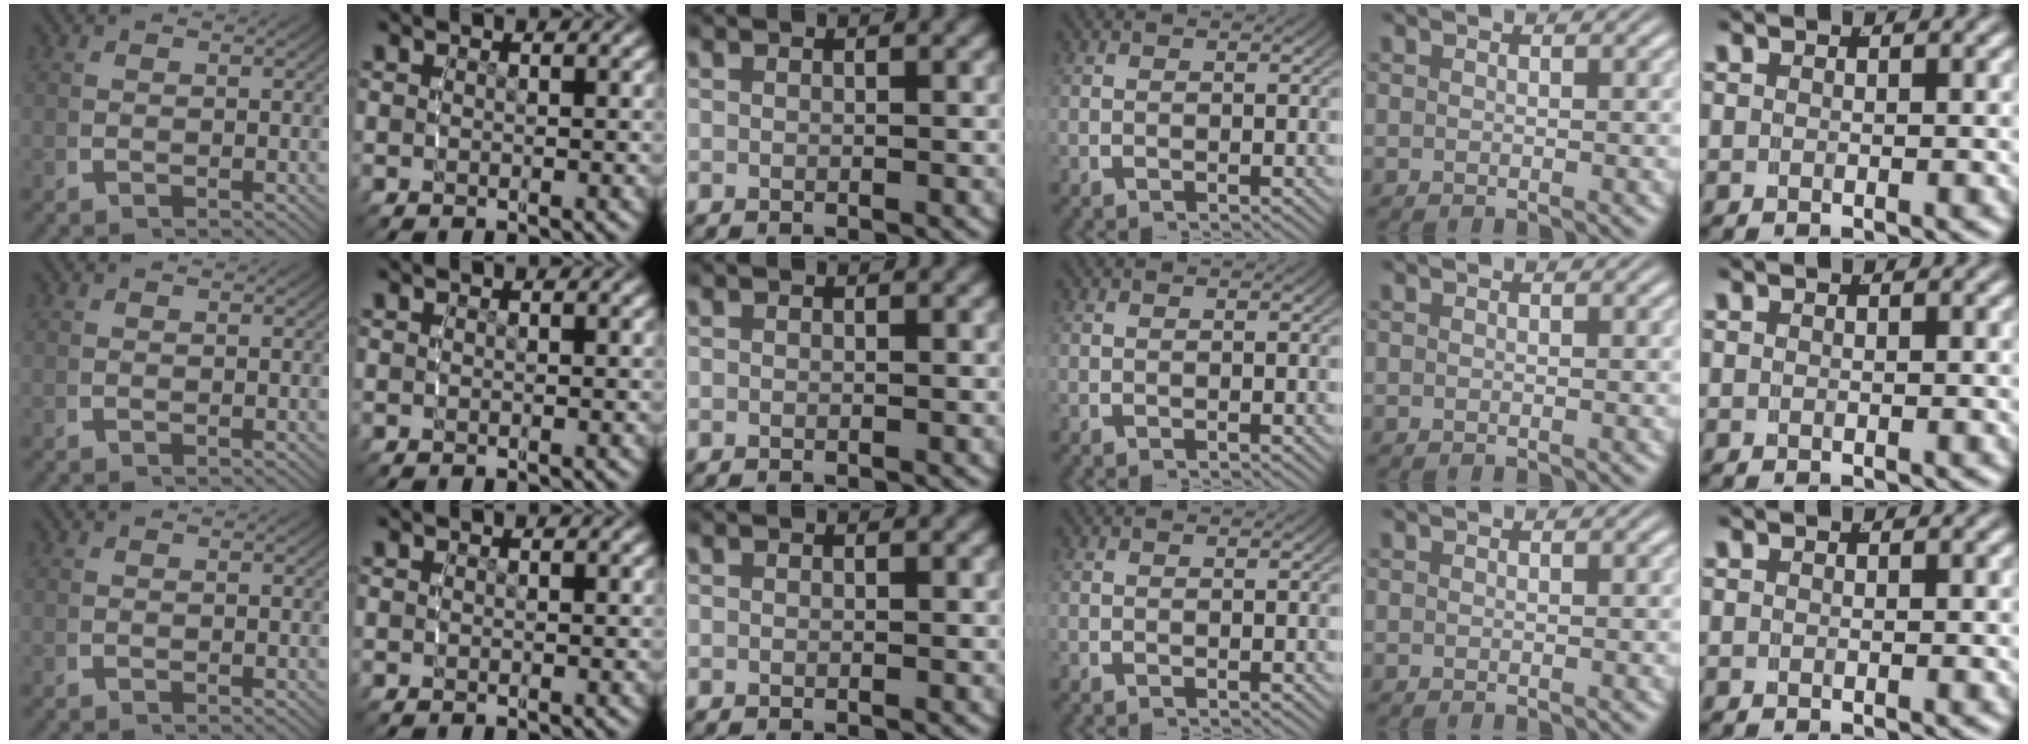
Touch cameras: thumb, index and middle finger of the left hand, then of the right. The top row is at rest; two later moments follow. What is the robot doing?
{"motion": "reach", "object": "router"}